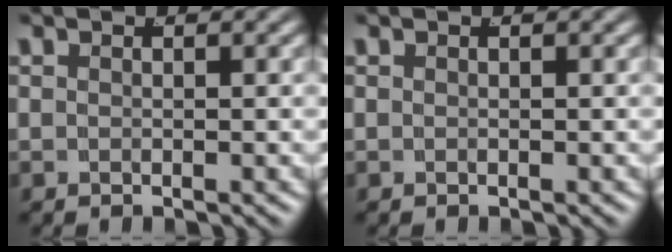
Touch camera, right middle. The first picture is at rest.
{"total": 0.0}